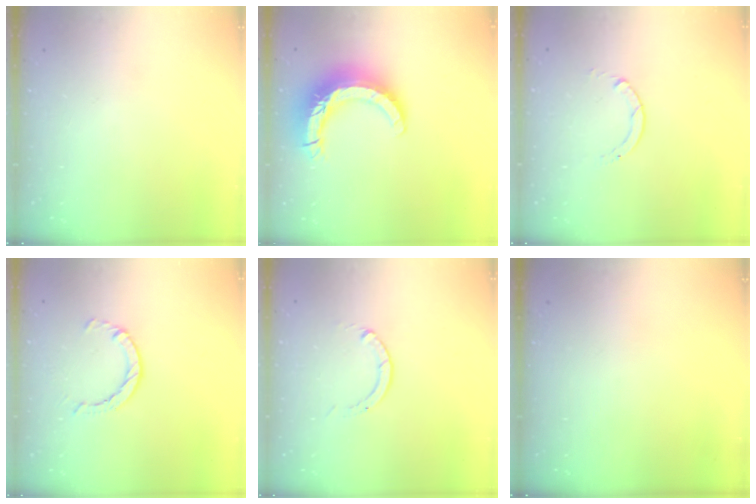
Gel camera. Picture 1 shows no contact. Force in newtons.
{"total": 13.9, "press": 13.8, "slide": 1.4}
{"total": 0.8, "press": 0.7, "slide": 0.1}
{"total": 2.5, "press": 2.4, "slide": 0.4}
{"total": 0.0}
{"total": 0.0}